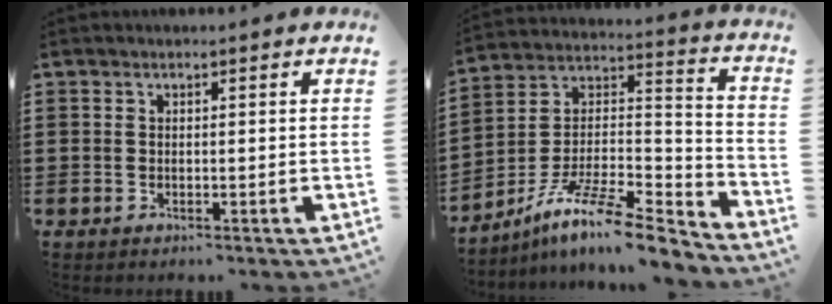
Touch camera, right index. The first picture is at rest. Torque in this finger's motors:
{"motor_torque": [0.74, 0.84, -0.28, -0.21]}